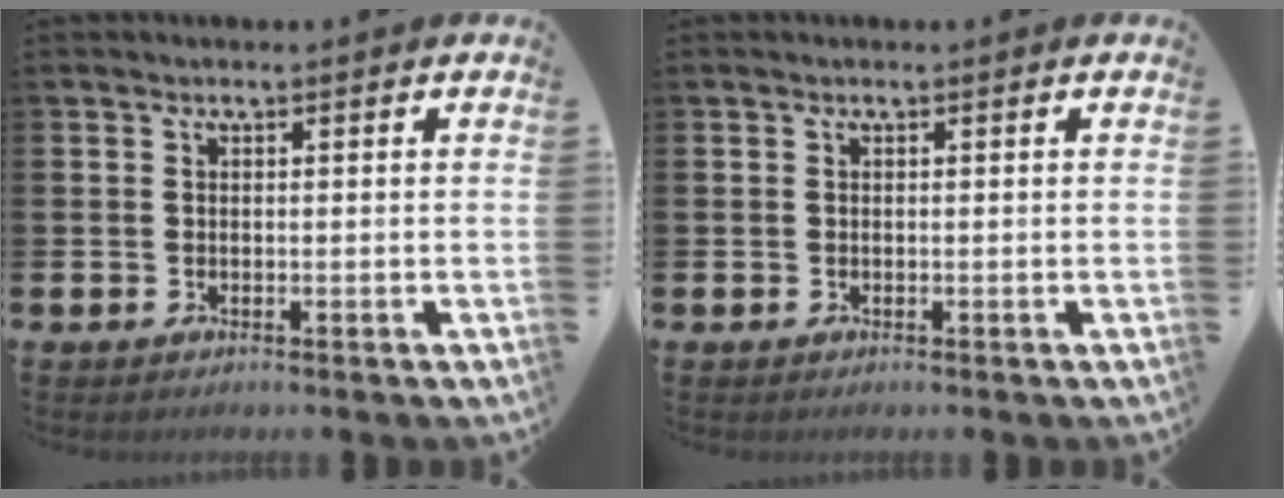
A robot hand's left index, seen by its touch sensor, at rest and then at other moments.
{"total": 0.0}